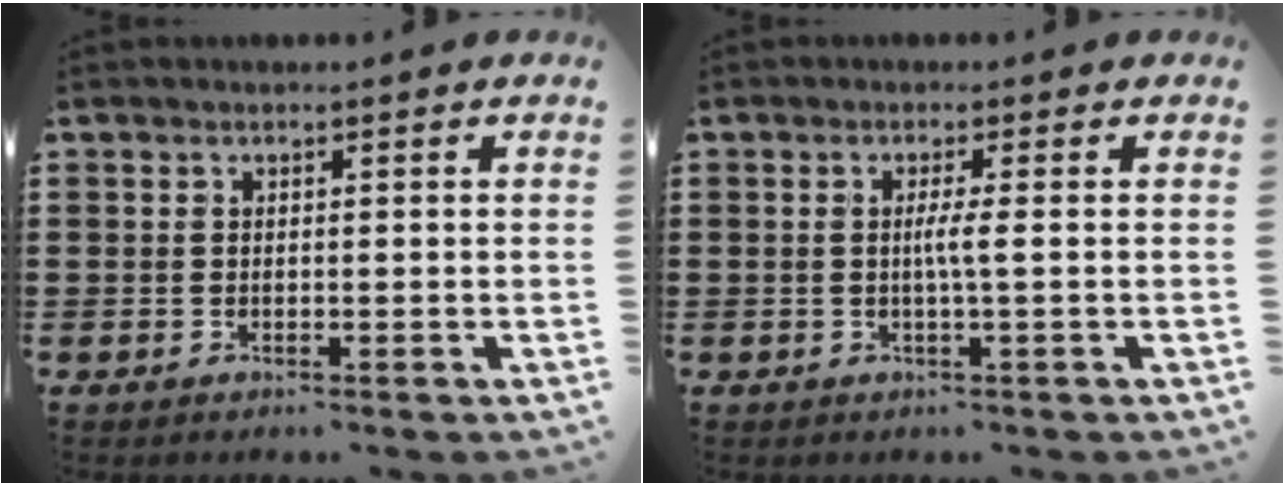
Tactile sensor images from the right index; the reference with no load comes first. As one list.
[{"total": 2.6, "force": [-0.1, -0.2, 2.6], "torque": [-0.047, -0.006, -0.006]}]